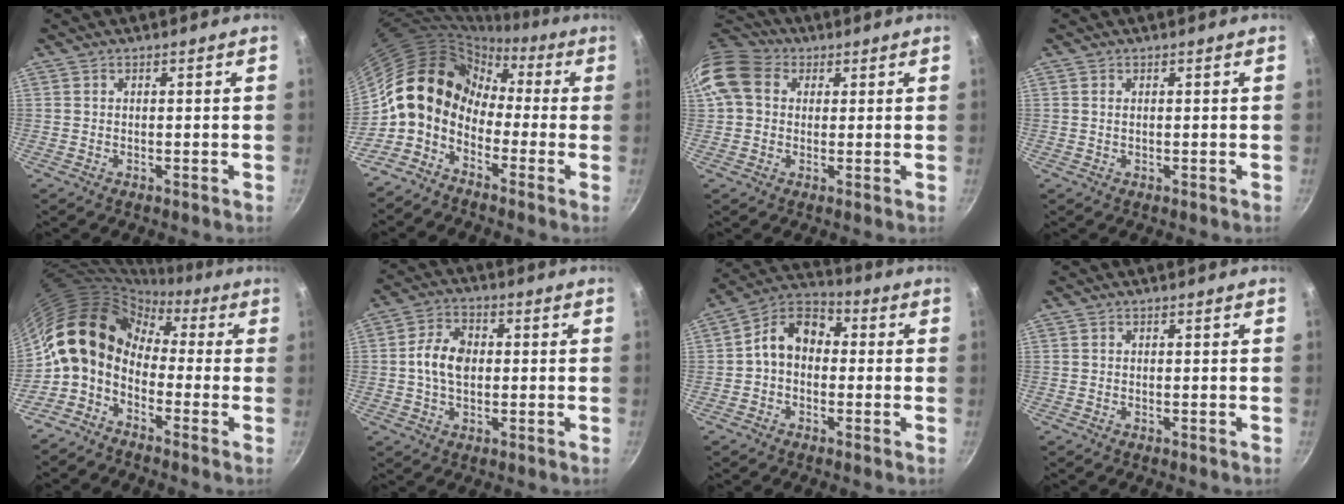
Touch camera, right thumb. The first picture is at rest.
{"total": 12.2, "force": [-2.4, 9.6, 7.2], "torque": [-0.088, 0.054, -0.072]}
{"total": 12.1, "force": [2.8, 9.8, 6.5], "torque": [-0.118, 0.022, 0.037]}
{"total": 0.7, "force": [0.2, 0.4, 0.5], "torque": [-0.009, 0.001, 0.003]}
{"total": 13.9, "force": [-0.6, 10.2, 9.4], "torque": [-0.153, 0.043, -0.034]}
{"total": 7.8, "force": [0.2, 5.4, 5.6], "torque": [-0.092, 0.014, -0.006]}
{"total": 9.8, "force": [0.2, 7.3, 6.5], "torque": [-0.083, 0.036, -0.022]}
{"total": 0.0}